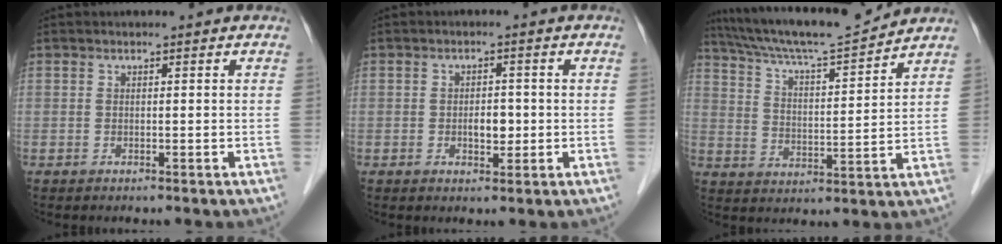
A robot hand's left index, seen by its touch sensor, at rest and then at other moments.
{"total": 2.8, "force": [-0.6, 1.5, 2.2], "torque": [-0.035, -0.002, -0.007]}
{"total": 13.9, "force": [13.0, -0.4, 4.9], "torque": [-0.095, -0.002, 0.213]}